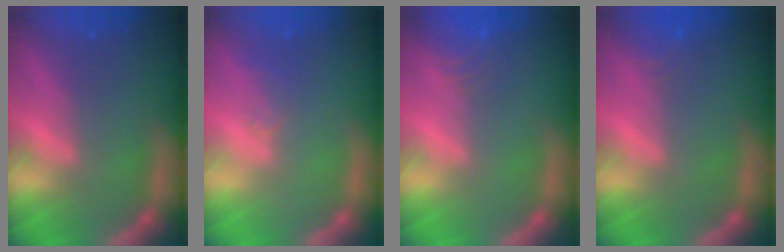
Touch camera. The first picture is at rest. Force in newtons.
{"total": 1.5}
{"total": 4.0}
{"total": 2.4}